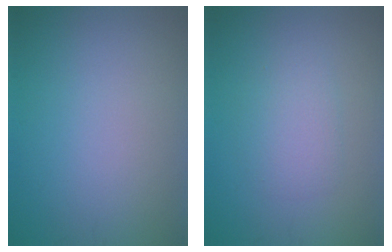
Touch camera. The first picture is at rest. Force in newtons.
{"total": 2.4, "press": 2.4, "slide": 0.2}